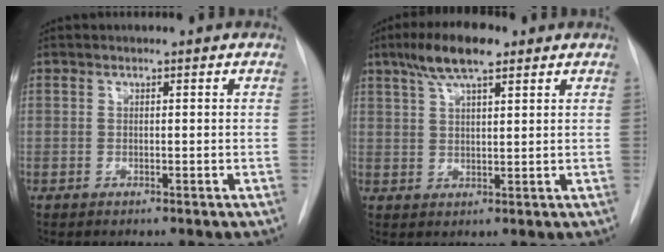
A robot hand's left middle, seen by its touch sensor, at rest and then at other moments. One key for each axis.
{"total": 7.7, "fx": 5.0, "fy": 1.7, "fz": 5.6, "tx": -0.110, "ty": 0.018, "tz": 0.088}